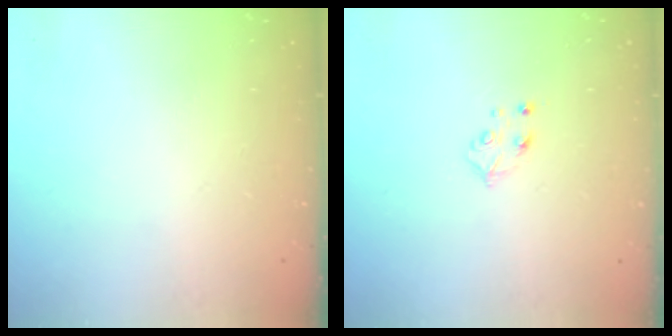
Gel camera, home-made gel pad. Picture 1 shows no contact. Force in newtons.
{"total": 4.2, "press": 4.1, "slide": 0.6}